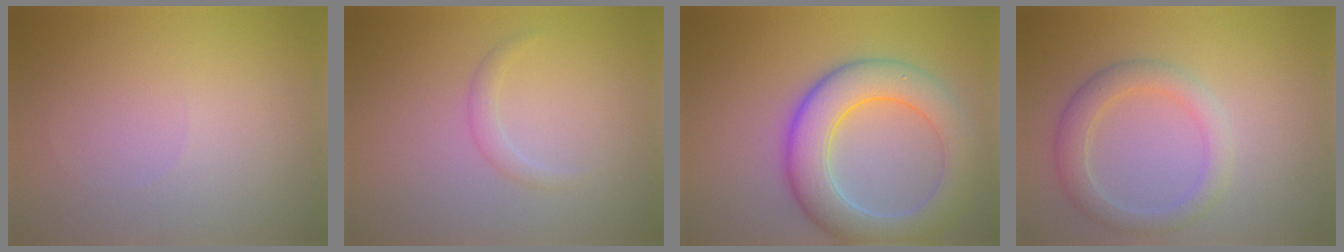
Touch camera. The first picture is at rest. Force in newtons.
{"total": 1.2, "press": 1.1, "slide": 0.1}
{"total": 7.4, "press": 7.4, "slide": 0.5}
{"total": 3.1, "press": 3.1, "slide": 0.0}